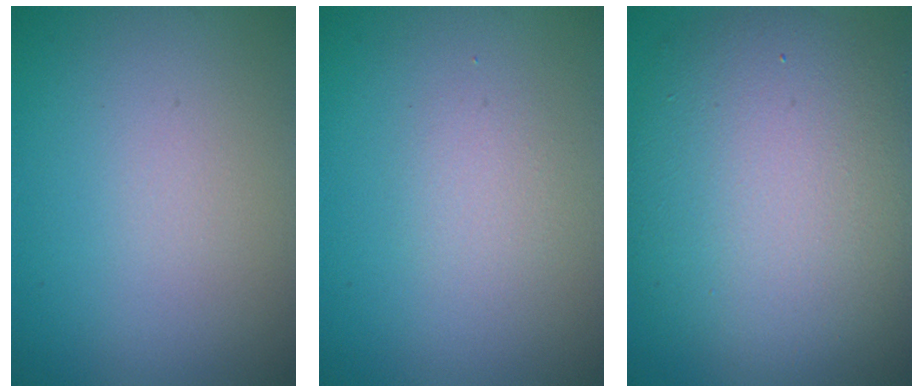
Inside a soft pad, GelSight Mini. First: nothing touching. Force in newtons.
{"total": 1.3, "press": 1.3, "slide": 0.1}
{"total": 11.4, "press": 11.4, "slide": 0.4}